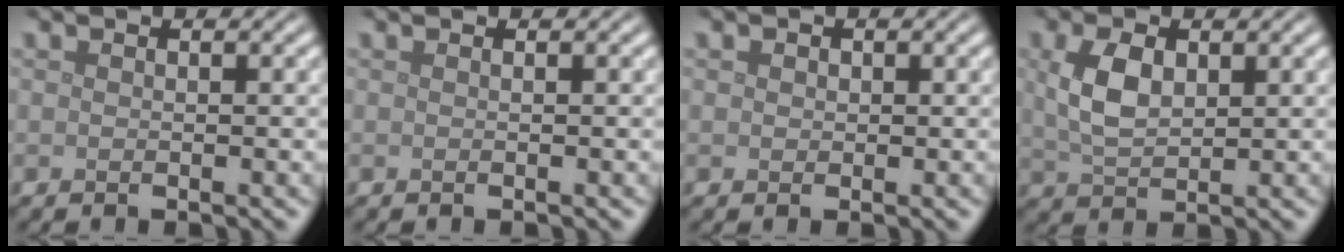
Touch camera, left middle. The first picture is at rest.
{"total": 0.0}
{"total": 0.8, "force": [0.3, 0.7, 0.2], "torque": [0.000, -0.001, 0.002]}
{"total": 4.2, "force": [1.2, 2.6, 3.1], "torque": [-0.078, 0.004, 0.027]}